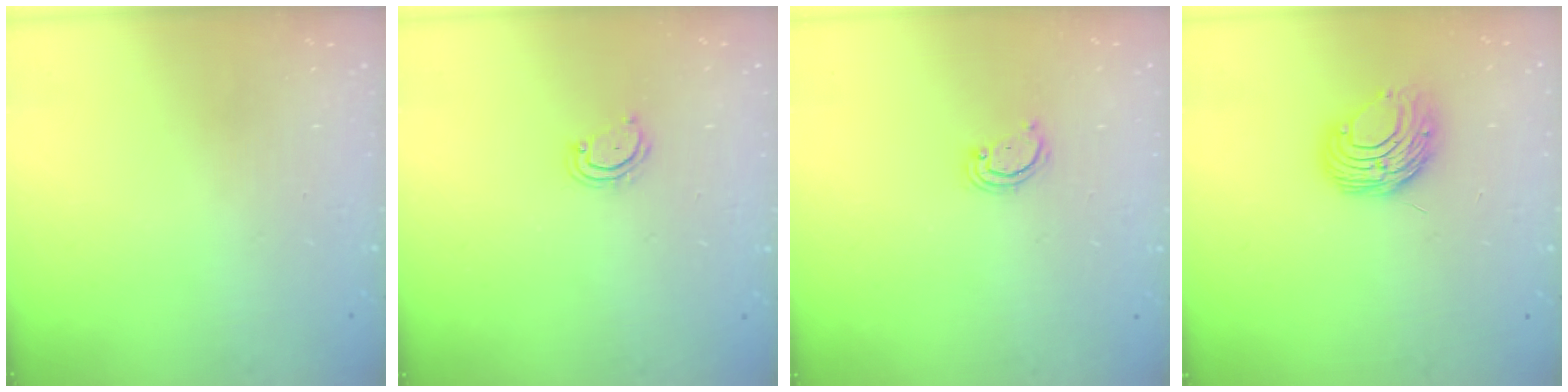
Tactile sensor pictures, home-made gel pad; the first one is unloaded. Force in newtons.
{"total": 4.1, "press": 4.1, "slide": 0.3}
{"total": 2.5, "press": 2.4, "slide": 0.2}
{"total": 8.8, "press": 8.8, "slide": 0.8}